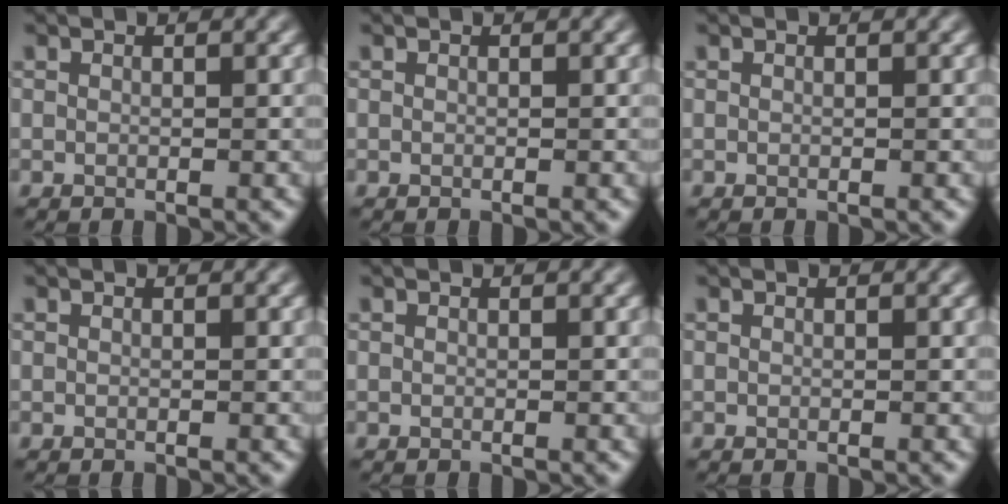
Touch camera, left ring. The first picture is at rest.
{"total": 0.0}
{"total": 0.0}
{"total": 0.0}
{"total": 0.0}
{"total": 0.0}